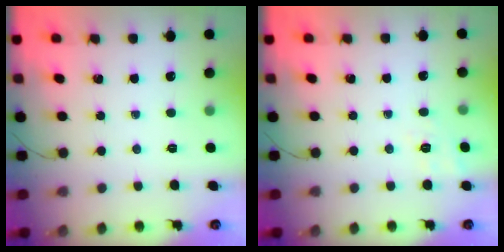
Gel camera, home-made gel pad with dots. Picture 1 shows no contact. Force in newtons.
{"total": 3.0, "press": 2.3, "slide": 2.0}